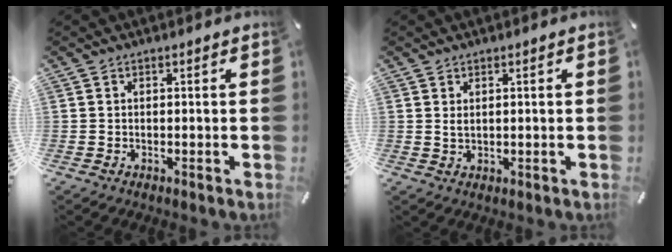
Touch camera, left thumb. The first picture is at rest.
{"total": 1.1, "force": [0.7, 0.5, 0.7], "torque": [-0.017, -0.001, 0.014]}